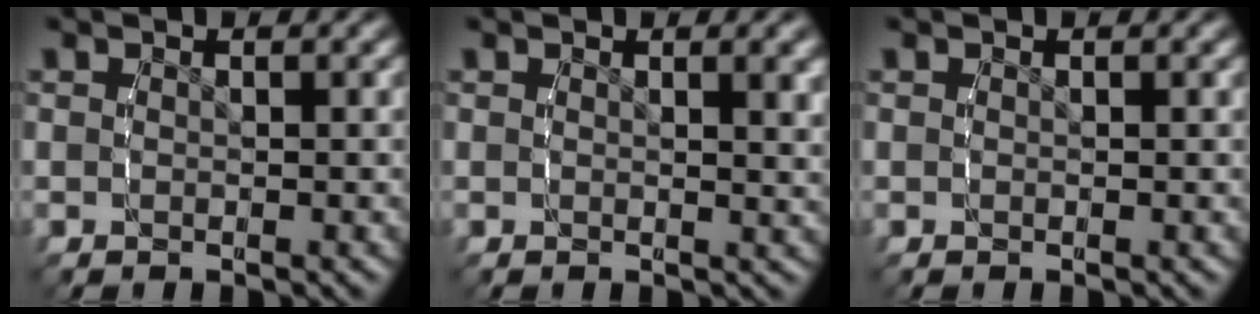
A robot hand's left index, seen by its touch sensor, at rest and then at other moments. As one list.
[{"total": 1.3, "force": [0.7, -0.4, 1.0], "torque": [-0.013, -0.007, 0.013]}, {"total": 0.0}]